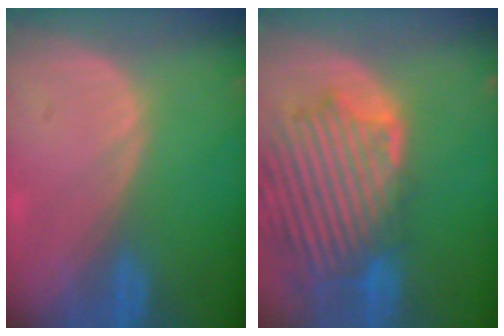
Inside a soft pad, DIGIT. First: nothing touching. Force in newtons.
{"total": 13.7, "press": 11.8, "slide": 6.9}